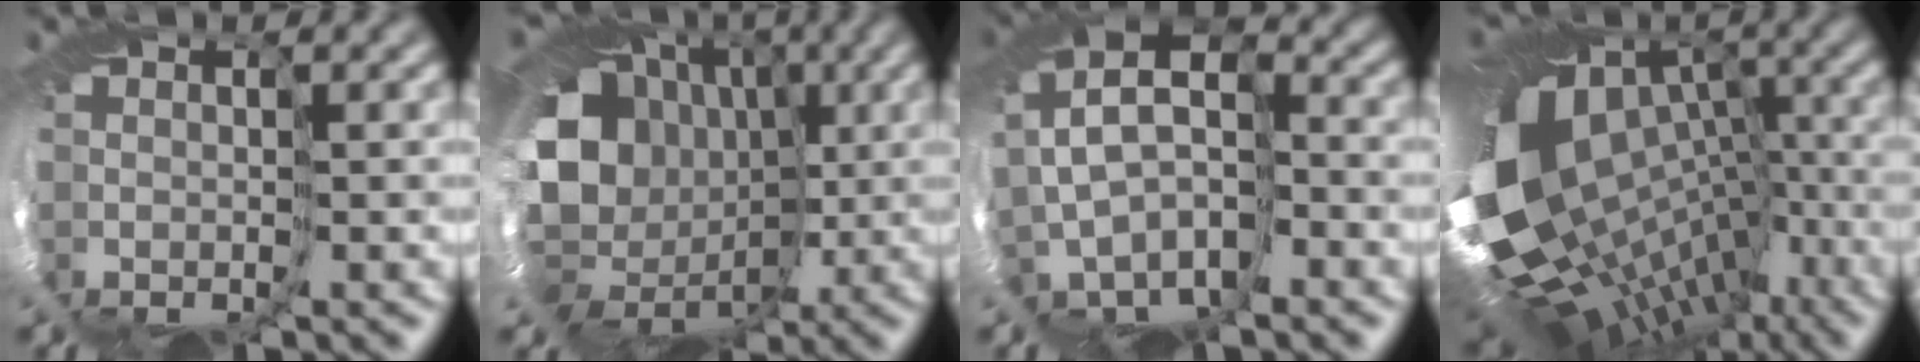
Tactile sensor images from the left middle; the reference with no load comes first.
{"total": 18.1, "force": [1.5, 15.8, 8.8], "torque": [-0.163, -0.006, 0.001]}
{"total": 8.1, "force": [-0.7, 5.6, 5.9], "torque": [-0.131, 0.011, -0.008]}
{"total": 16.8, "force": [-3.2, 12.3, 11.0], "torque": [-0.209, -0.003, -0.010]}